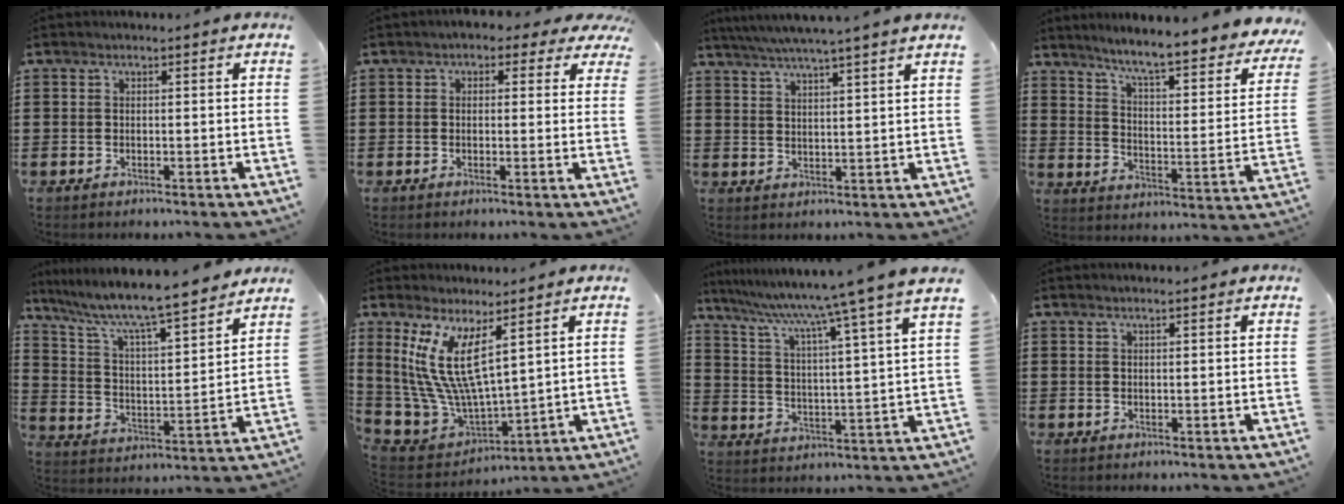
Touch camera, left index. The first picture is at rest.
{"total": 1.8, "force": [0.6, 1.3, 1.1], "torque": [-0.019, 0.007, 0.006]}
{"total": 4.4, "force": [3.9, -0.8, 2.0], "torque": [-0.051, -0.016, 0.067]}
{"total": 5.7, "force": [4.7, -0.8, 3.1], "torque": [-0.082, -0.046, 0.068]}
{"total": 7.8, "force": [6.8, 0.1, 3.8], "torque": [-0.104, -0.051, 0.107]}
{"total": 12.7, "force": [5.2, 5.2, 10.4], "torque": [-0.257, -0.031, 0.094]}
{"total": 8.4, "force": [7.2, -1.8, 4.1], "torque": [-0.109, -0.056, 0.107]}
{"total": 1.0, "force": [0.8, -0.1, 0.5], "torque": [-0.010, -0.002, 0.016]}